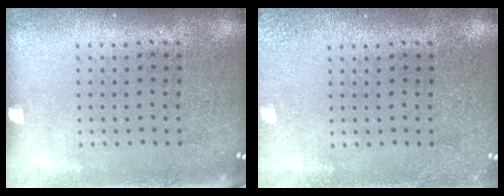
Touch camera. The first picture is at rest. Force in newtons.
{"total": 1.7, "press": 1.7, "slide": 0.2}